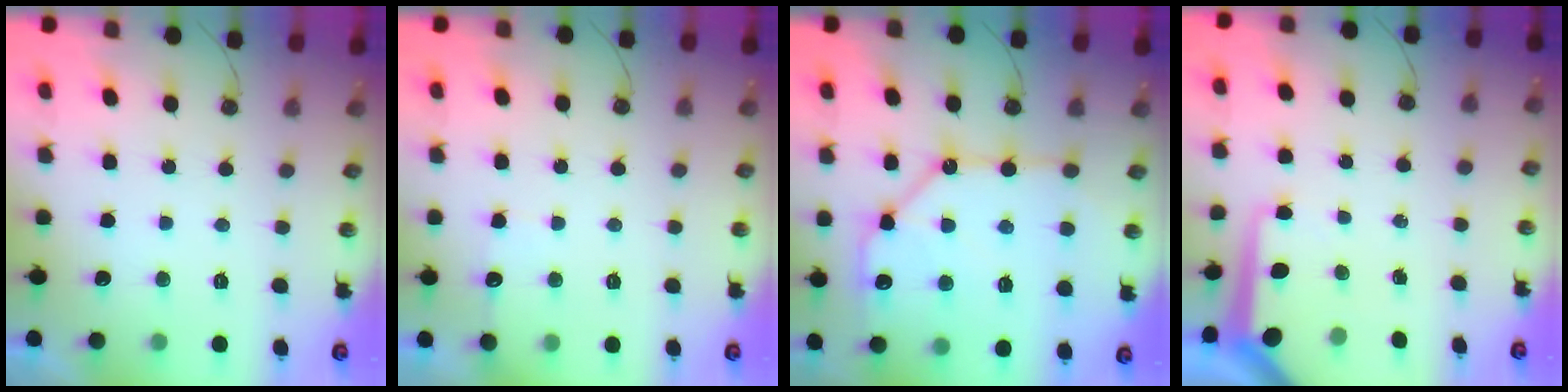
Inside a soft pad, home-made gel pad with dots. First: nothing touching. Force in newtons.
{"total": 5.0, "press": 4.9, "slide": 0.6}
{"total": 14.0, "press": 14.0, "slide": 1.3}
{"total": 8.2, "press": 8.1, "slide": 0.7}